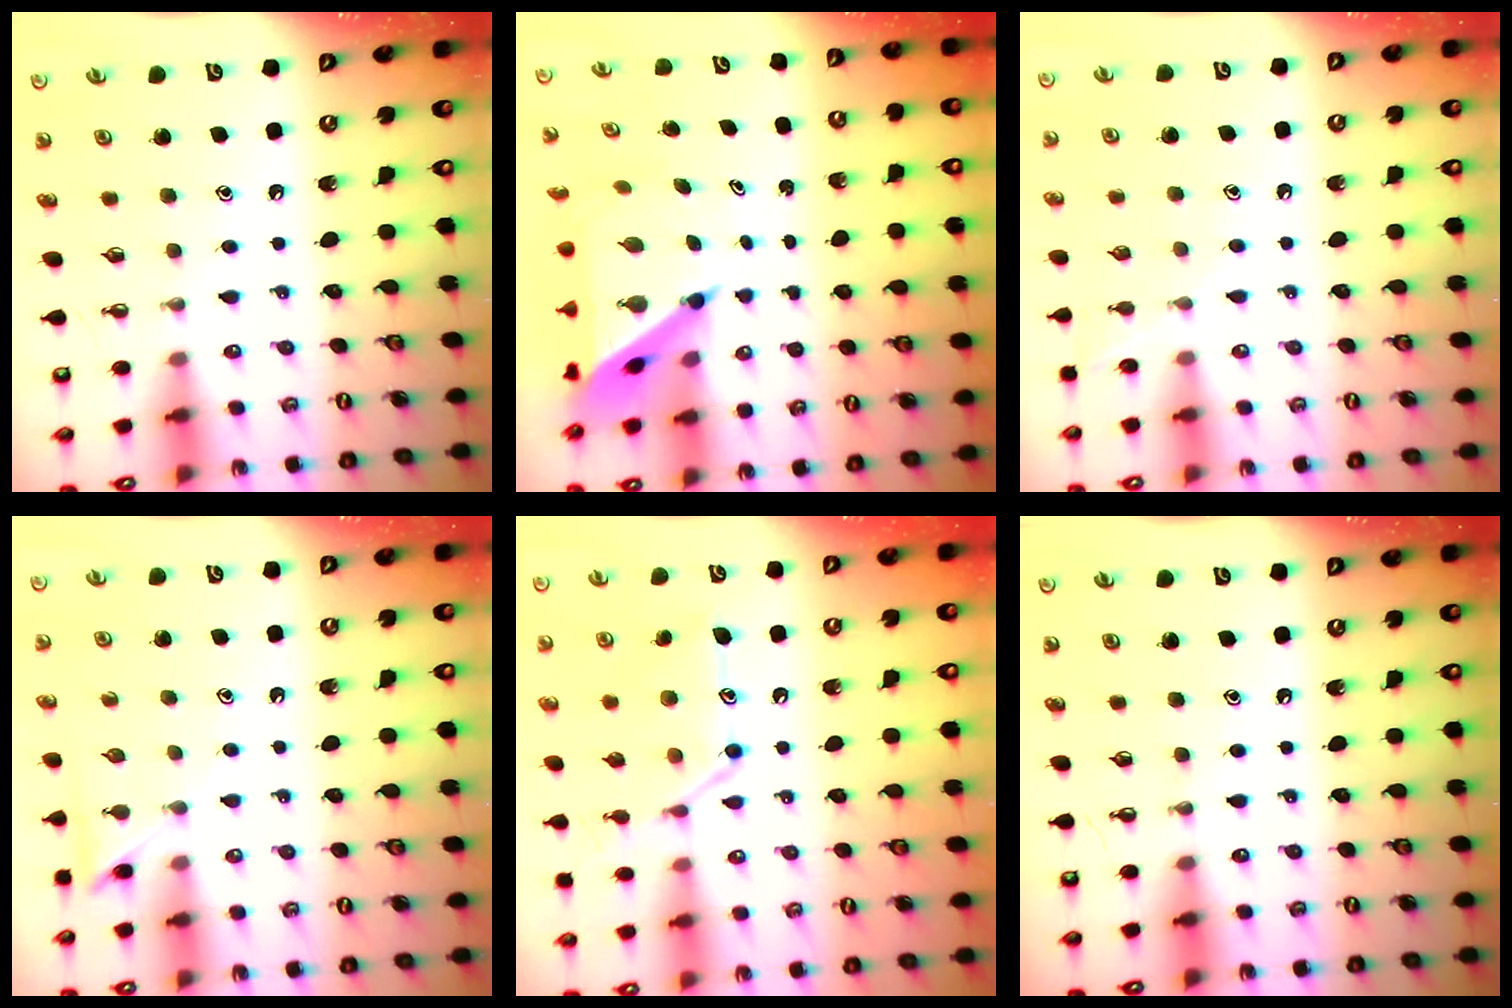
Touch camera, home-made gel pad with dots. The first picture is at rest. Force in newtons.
{"total": 7.7, "press": 7.6, "slide": 0.6}
{"total": 4.0, "press": 4.0, "slide": 0.5}
{"total": 5.1, "press": 5.1, "slide": 0.7}
{"total": 13.6, "press": 13.6, "slide": 1.1}
{"total": 0.0}